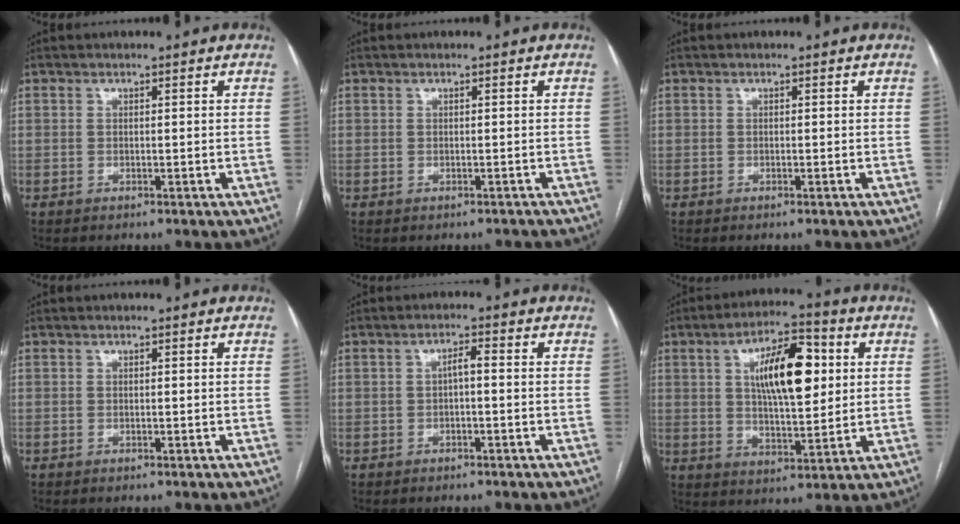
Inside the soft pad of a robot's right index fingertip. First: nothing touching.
{"total": 1.2, "force": [-0.9, 0.7, -0.1], "torque": [0.005, 0.003, -0.011]}
{"total": 0.0}
{"total": 0.0}
{"total": 2.1, "force": [-0.1, 0.5, 2.0], "torque": [-0.034, 0.007, -0.002]}
{"total": 13.2, "force": [3.3, 4.5, 12.0], "torque": [-0.202, 0.017, 0.055]}